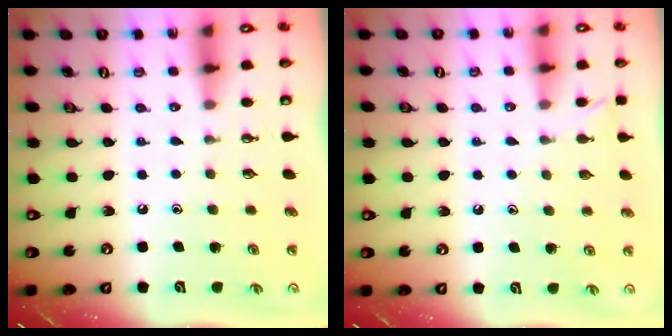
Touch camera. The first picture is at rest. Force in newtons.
{"total": 3.4, "press": 3.4, "slide": 0.4}